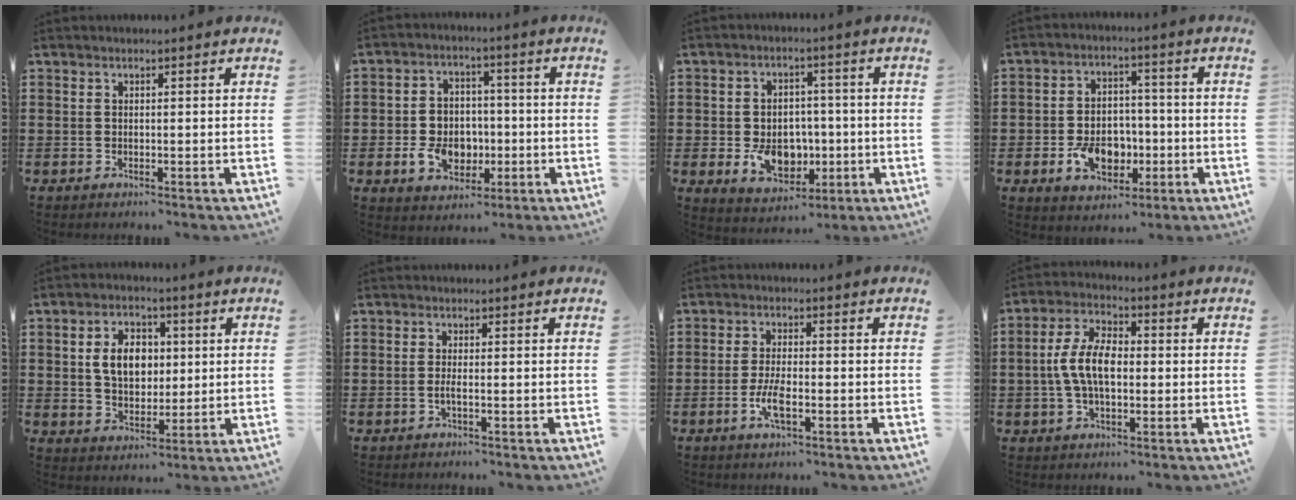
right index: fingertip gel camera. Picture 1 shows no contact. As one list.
[{"total": 7.9, "force": [-2.0, 6.1, 4.6], "torque": [-0.100, 0.018, -0.033]}, {"total": 8.5, "force": [-1.7, 6.6, 5.1], "torque": [-0.092, 0.013, -0.027]}, {"total": 8.6, "force": [-2.5, 6.2, 5.3], "torque": [-0.089, 0.014, -0.043]}, {"total": 7.0, "force": [0.9, 5.1, 4.7], "torque": [-0.098, 0.009, 0.008]}, {"total": 1.5, "force": [-0.6, 0.1, 1.4], "torque": [-0.032, -0.004, -0.013]}, {"total": 4.5, "force": [-1.6, 1.3, 4.0], "torque": [-0.088, -0.003, -0.034]}, {"total": 7.7, "force": [-0.5, 4.0, 6.5], "torque": [-0.155, 0.000, -0.018]}]